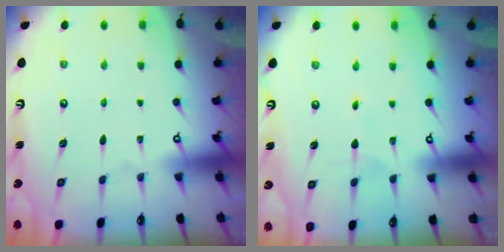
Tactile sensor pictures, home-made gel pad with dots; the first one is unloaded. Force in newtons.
{"total": 1.5, "press": 1.5, "slide": 0.1}